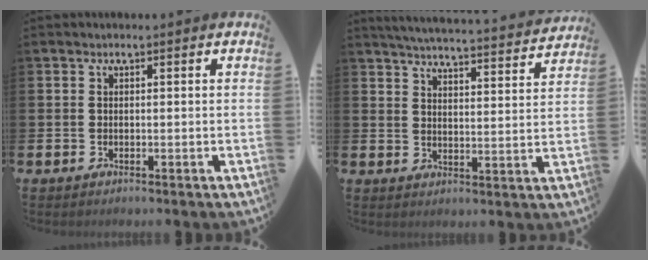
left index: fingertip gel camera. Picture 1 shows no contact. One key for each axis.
{"total": 5.2, "fx": 5.1, "fy": 0.1, "fz": 1.1, "tx": -0.034, "ty": -0.043, "tz": 0.085}